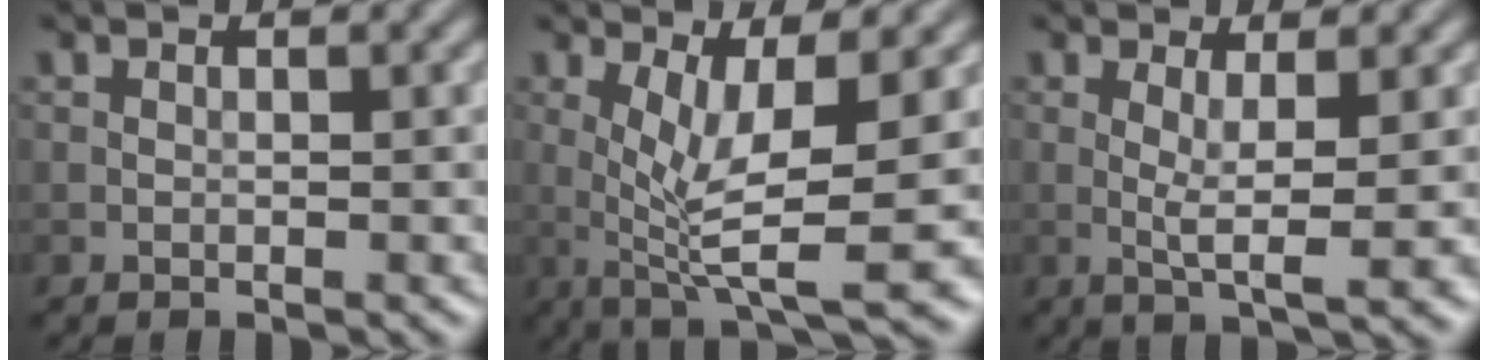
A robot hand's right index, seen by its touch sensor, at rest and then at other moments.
{"total": 7.5, "force": [0.2, 1.9, 7.2], "torque": [-0.126, -0.012, 0.011]}
{"total": 4.0, "force": [0.3, 0.6, 3.9], "torque": [-0.072, -0.009, 0.007]}